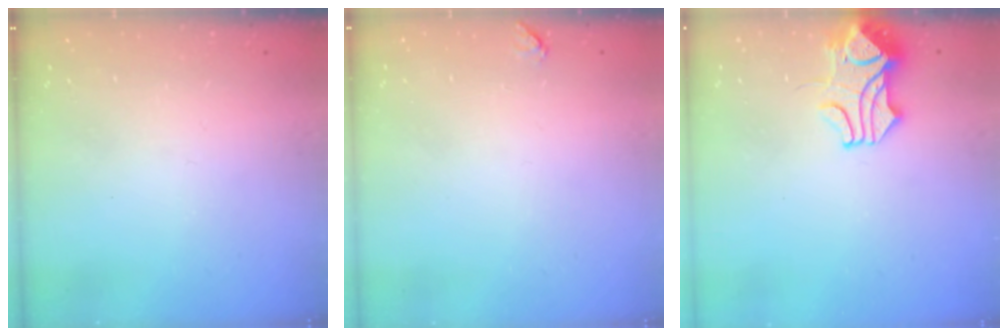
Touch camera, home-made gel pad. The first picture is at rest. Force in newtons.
{"total": 1.4, "press": 1.3, "slide": 0.5}
{"total": 2.8, "press": 2.7, "slide": 0.6}